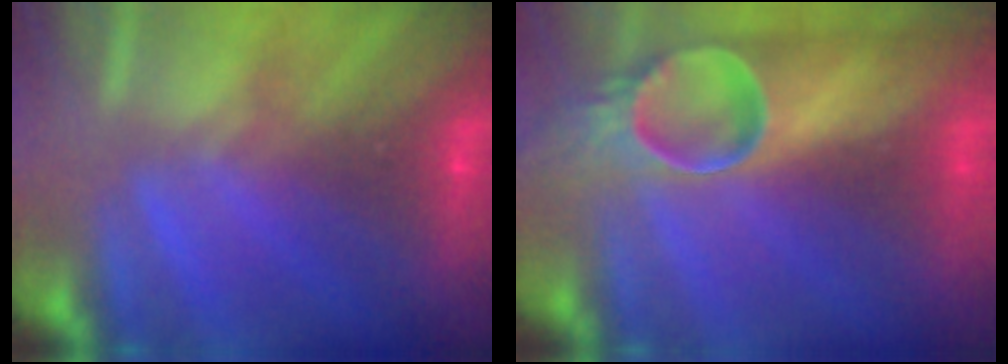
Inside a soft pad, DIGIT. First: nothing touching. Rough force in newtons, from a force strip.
{"total": 6.9}